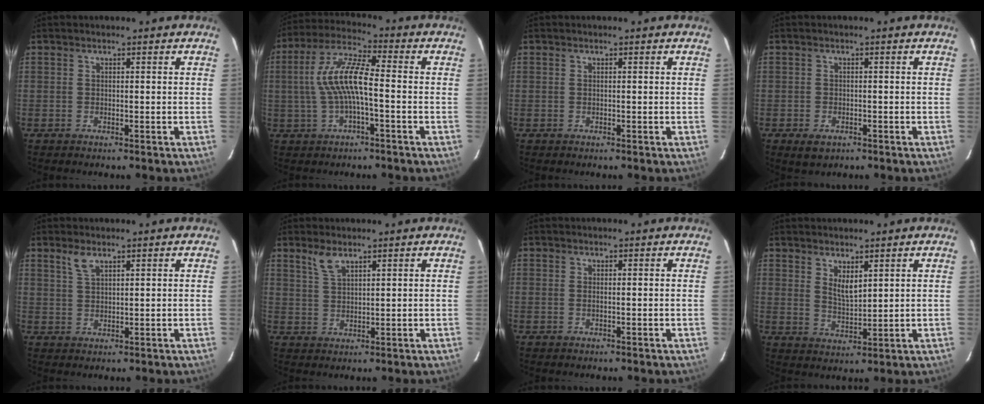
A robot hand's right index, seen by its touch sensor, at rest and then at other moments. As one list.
[{"total": 10.2, "force": [-0.9, 2.3, 9.8], "torque": [-0.203, 0.015, -0.015]}, {"total": 0.0}, {"total": 3.2, "force": [-1.7, 2.1, 1.7], "torque": [-0.036, -0.005, -0.023]}, {"total": 2.8, "force": [2.0, 1.0, 1.8], "torque": [-0.035, 0.003, 0.041]}, {"total": 3.5, "force": [2.6, 1.2, 2.1], "torque": [-0.042, 0.002, 0.054]}, {"total": 0.5, "force": [0.0, 0.0, 0.5], "torque": [-0.013, 0.000, -0.002]}, {"total": 4.3, "force": [2.4, 1.7, 3.1], "torque": [-0.053, -0.007, 0.045]}]